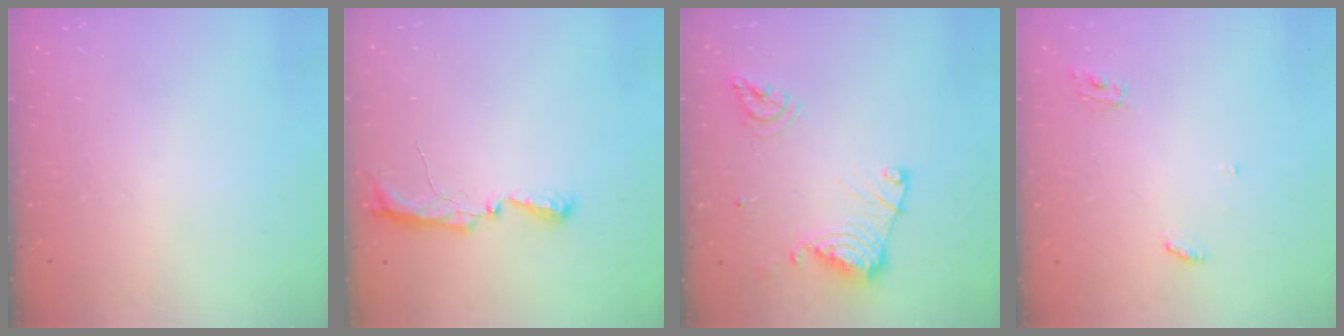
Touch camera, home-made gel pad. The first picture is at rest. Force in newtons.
{"total": 6.4, "press": 6.3, "slide": 0.8}
{"total": 13.6, "press": 13.5, "slide": 1.5}
{"total": 4.1, "press": 4.1, "slide": 0.2}